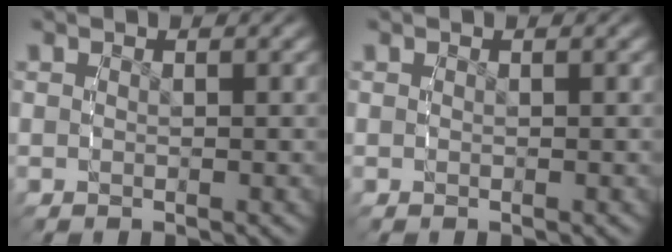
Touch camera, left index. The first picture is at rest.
{"total": 0.0}